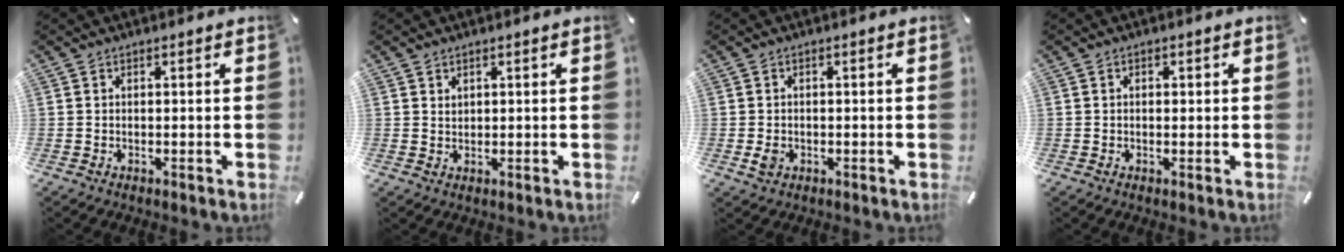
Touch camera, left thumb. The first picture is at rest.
{"total": 1.4, "force": [0.9, 1.1, 0.1], "torque": [0.005, -0.003, 0.016]}
{"total": 2.4, "force": [-0.6, 1.9, 1.4], "torque": [-0.031, 0.000, -0.011]}
{"total": 1.1, "force": [0.0, 0.9, 0.6], "torque": [-0.012, 0.006, -0.002]}